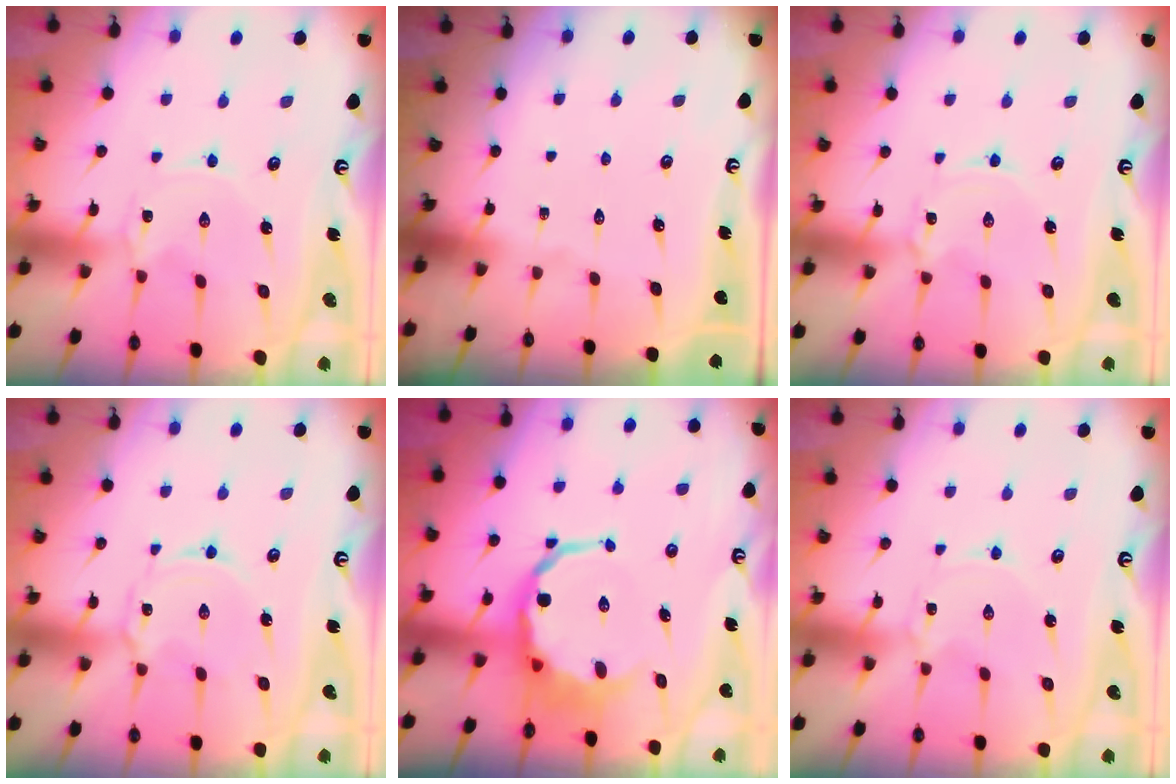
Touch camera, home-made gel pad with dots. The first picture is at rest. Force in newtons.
{"total": 0.0}
{"total": 0.9, "press": 0.9, "slide": 0.1}
{"total": 3.2, "press": 3.2, "slide": 0.3}
{"total": 8.3, "press": 7.9, "slide": 2.5}
{"total": 0.0}